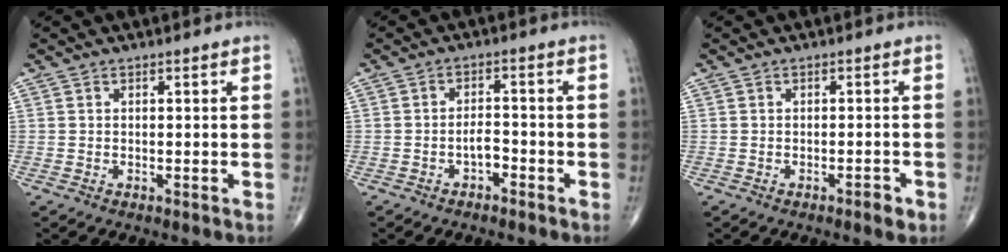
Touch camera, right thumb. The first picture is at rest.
{"total": 3.0, "force": [-1.7, 1.6, 1.8], "torque": [-0.022, 0.020, -0.029]}
{"total": 1.9, "force": [-1.2, 0.6, 1.4], "torque": [-0.021, 0.003, -0.018]}